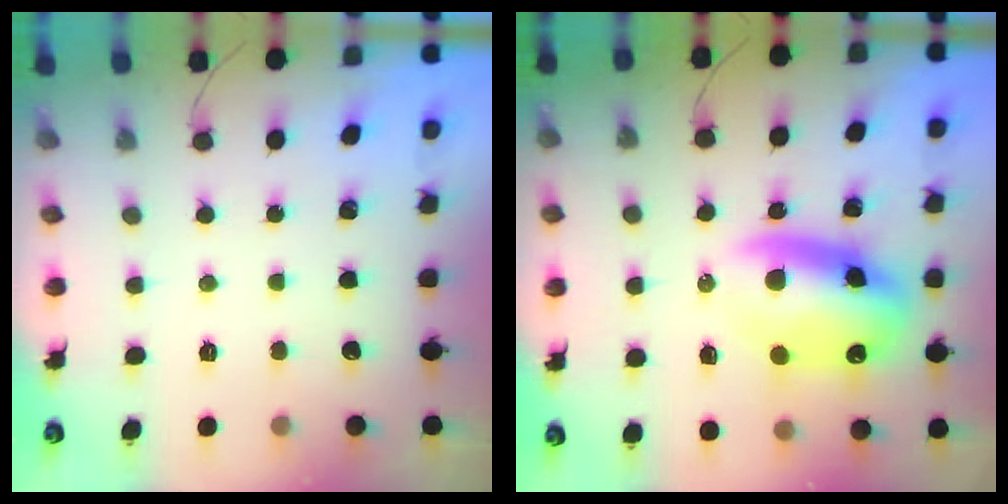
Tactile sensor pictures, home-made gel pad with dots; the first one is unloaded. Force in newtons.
{"total": 13.6, "press": 13.1, "slide": 3.5}